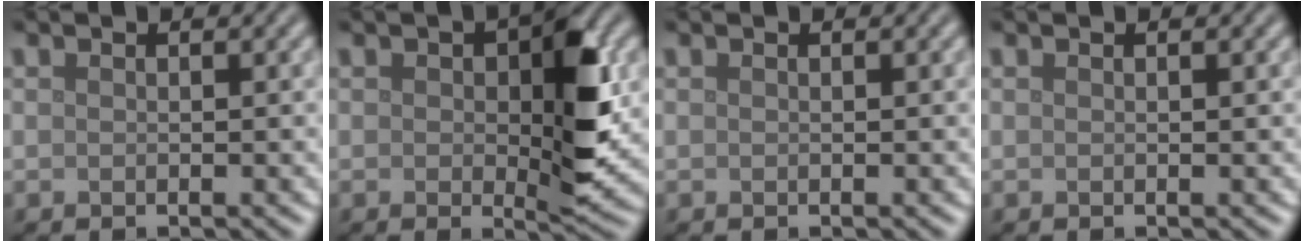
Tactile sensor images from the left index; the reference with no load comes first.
{"total": 6.9, "force": [0.5, 3.0, 6.2], "torque": [-0.083, -0.002, 0.011]}
{"total": 0.0}
{"total": 0.0}